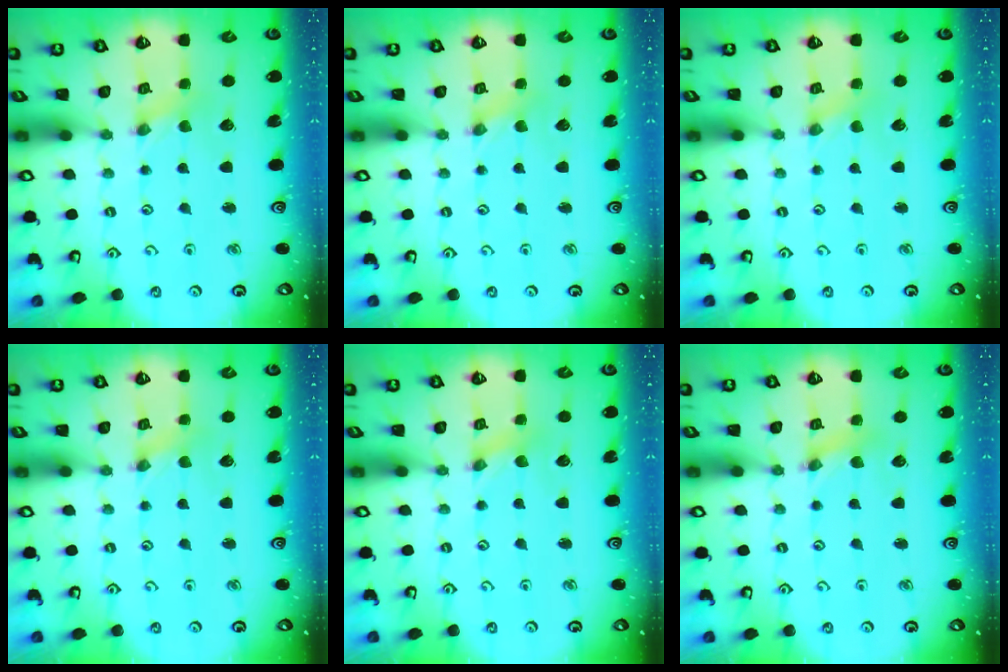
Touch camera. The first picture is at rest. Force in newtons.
{"total": 0.0}
{"total": 0.0}
{"total": 0.0}
{"total": 0.7, "press": 0.7, "slide": 0.2}
{"total": 2.9, "press": 2.9, "slide": 0.3}